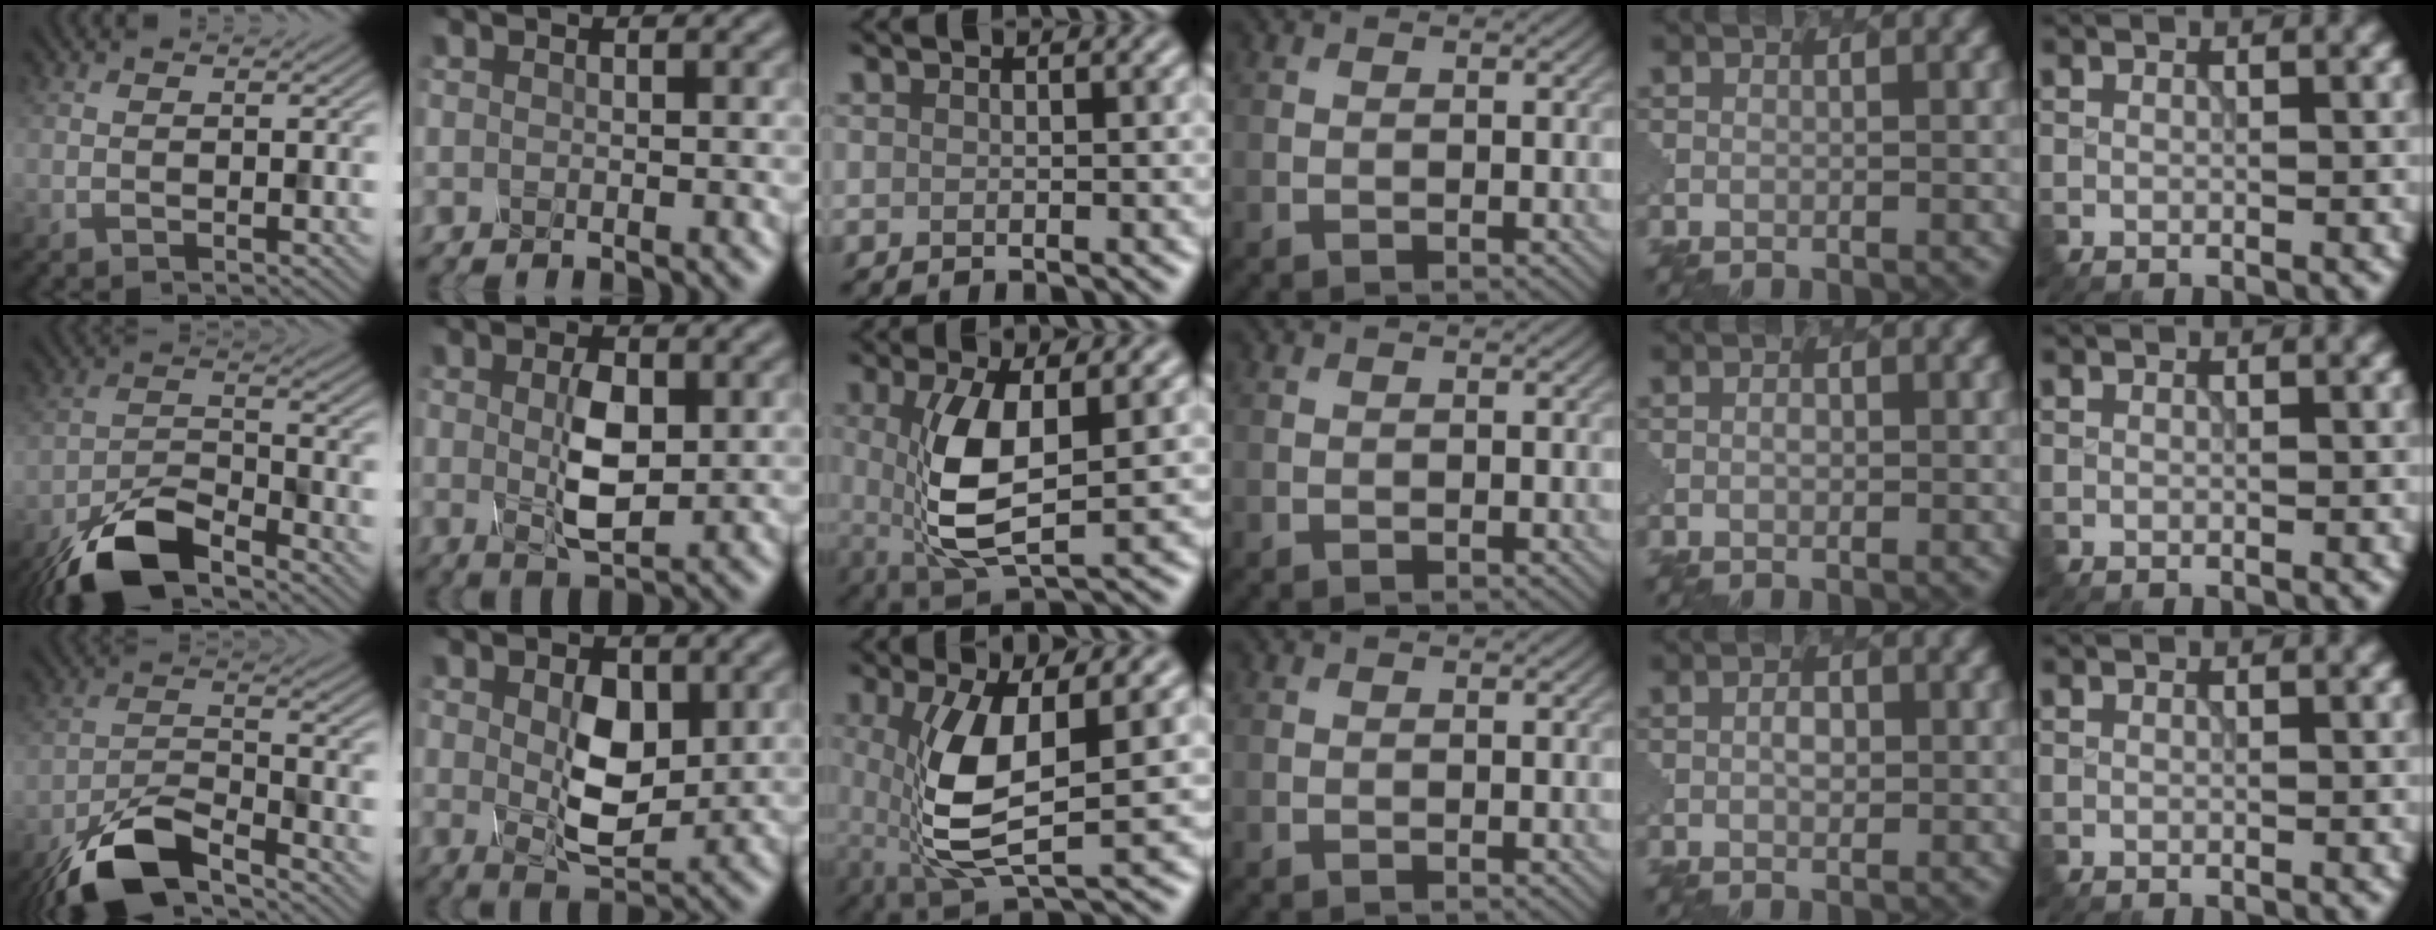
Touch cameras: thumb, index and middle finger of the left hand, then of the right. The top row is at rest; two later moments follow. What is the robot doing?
{"motion": "press", "object": "mechanical pencil"}